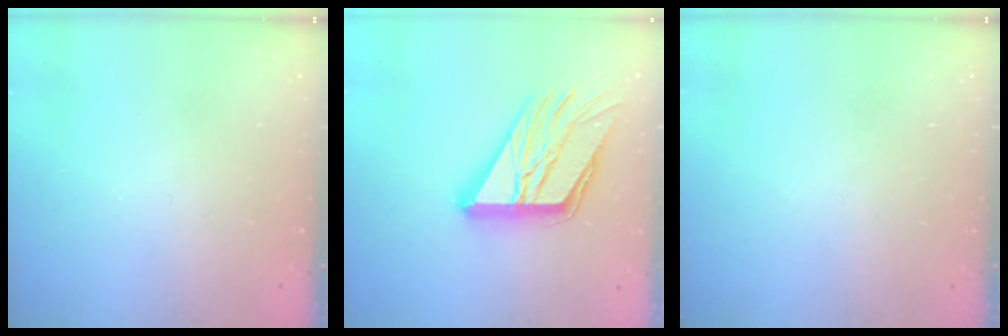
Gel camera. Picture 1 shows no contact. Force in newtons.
{"total": 18.6, "press": 18.5, "slide": 2.2}
{"total": 0.0}